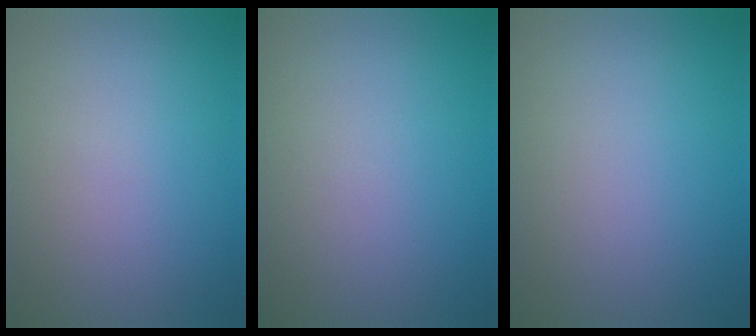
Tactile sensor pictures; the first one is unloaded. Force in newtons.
{"total": 0.0}
{"total": 0.0}